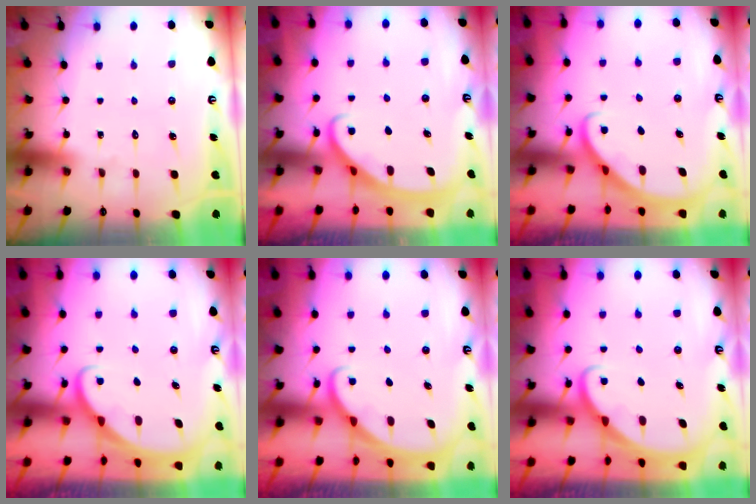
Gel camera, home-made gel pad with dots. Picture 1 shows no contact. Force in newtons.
{"total": 2.4, "press": 2.4, "slide": 0.4}
{"total": 2.6, "press": 2.6, "slide": 0.2}
{"total": 1.8, "press": 1.8, "slide": 0.1}
{"total": 1.6, "press": 1.6, "slide": 0.1}
{"total": 1.9, "press": 1.9, "slide": 0.1}